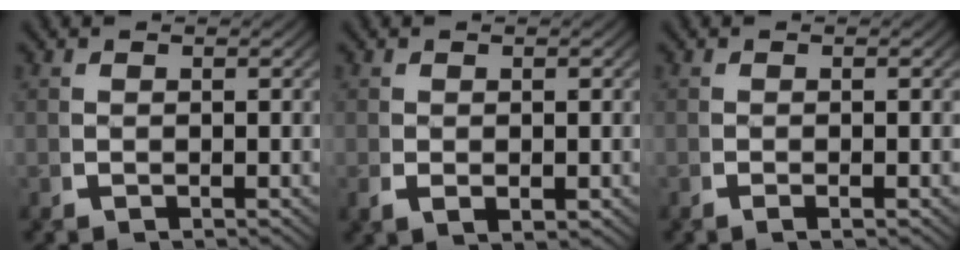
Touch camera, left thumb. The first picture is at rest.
{"total": 1.7, "force": [0.0, 1.2, 1.3], "torque": [-0.032, -0.012, 0.010]}
{"total": 0.7, "force": [-0.3, 0.0, 0.7], "torque": [-0.014, 0.002, -0.007]}